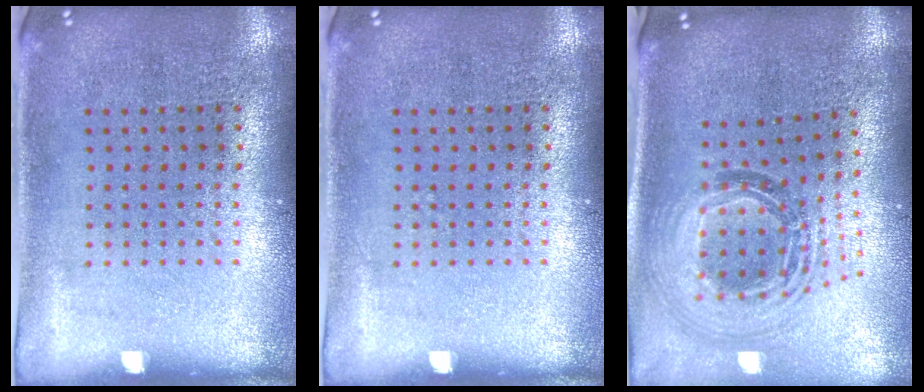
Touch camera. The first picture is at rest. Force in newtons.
{"total": 0.0}
{"total": 1.6, "press": 1.4, "slide": 0.8}